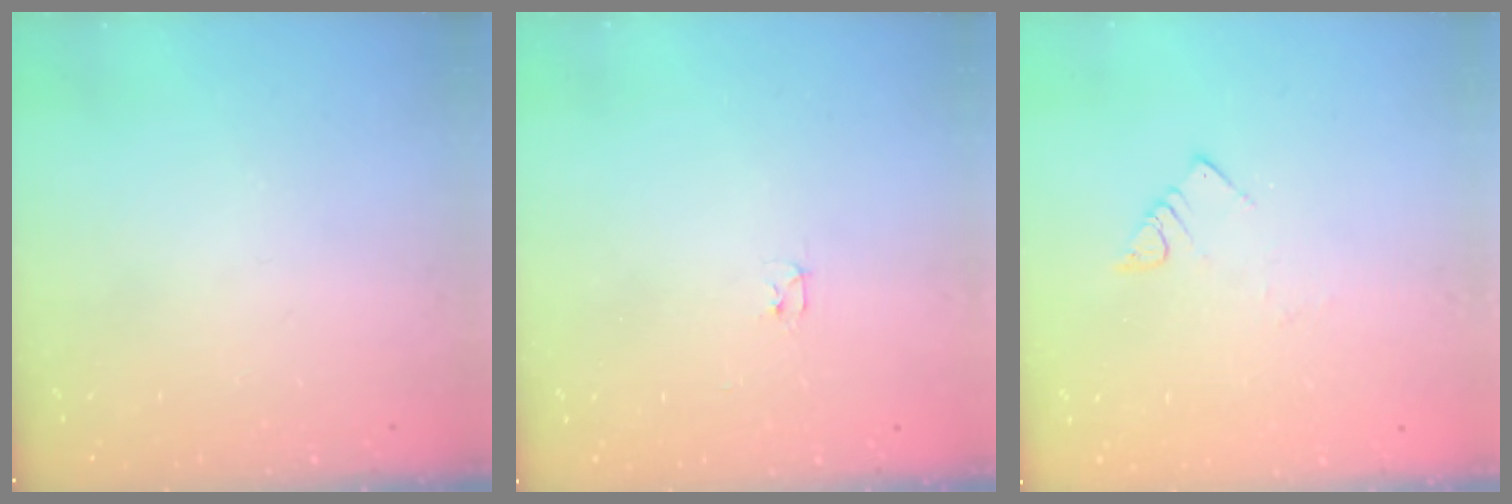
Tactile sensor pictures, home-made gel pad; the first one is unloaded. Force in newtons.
{"total": 2.4, "press": 2.3, "slide": 0.4}
{"total": 4.0, "press": 4.0, "slide": 0.4}